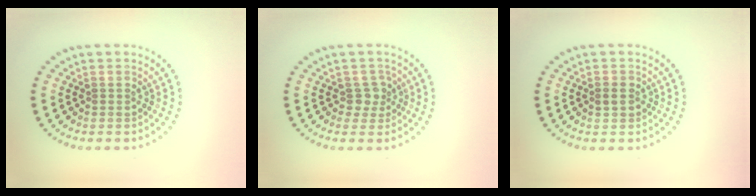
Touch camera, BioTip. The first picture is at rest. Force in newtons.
{"total": 1.7, "press": 1.4, "slide": 1.0}
{"total": 1.2, "press": 1.1, "slide": 0.1}